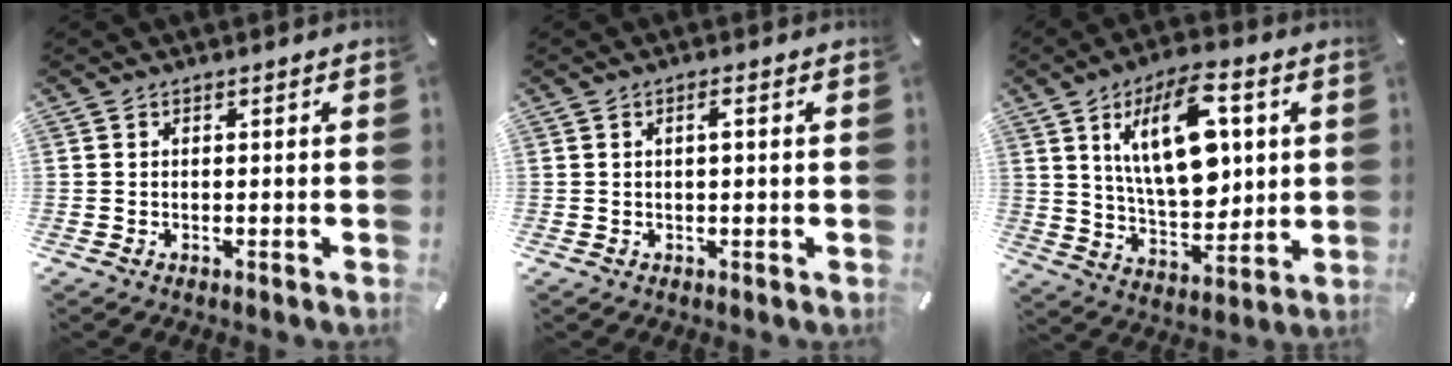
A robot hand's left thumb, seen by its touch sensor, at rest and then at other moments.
{"total": 1.8, "force": [0.4, 0.4, 1.7], "torque": [-0.034, 0.003, 0.005]}
{"total": 18.8, "force": [6.3, 9.8, 14.8], "torque": [-0.263, -0.014, 0.101]}